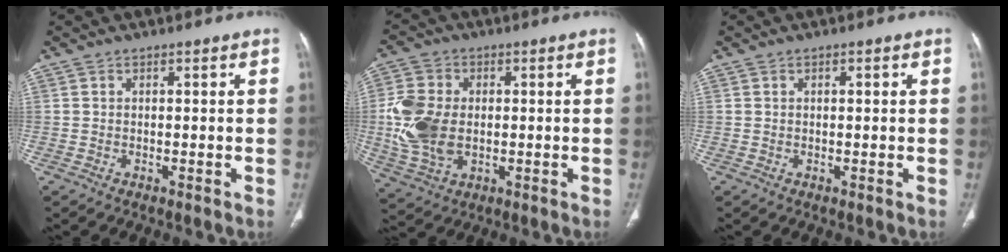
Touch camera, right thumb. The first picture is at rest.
{"total": 12.0, "force": [-0.2, 8.3, 8.7], "torque": [-0.184, 0.001, 0.004]}
{"total": 0.9, "force": [0.3, 0.3, 0.8], "torque": [-0.017, 0.004, 0.006]}